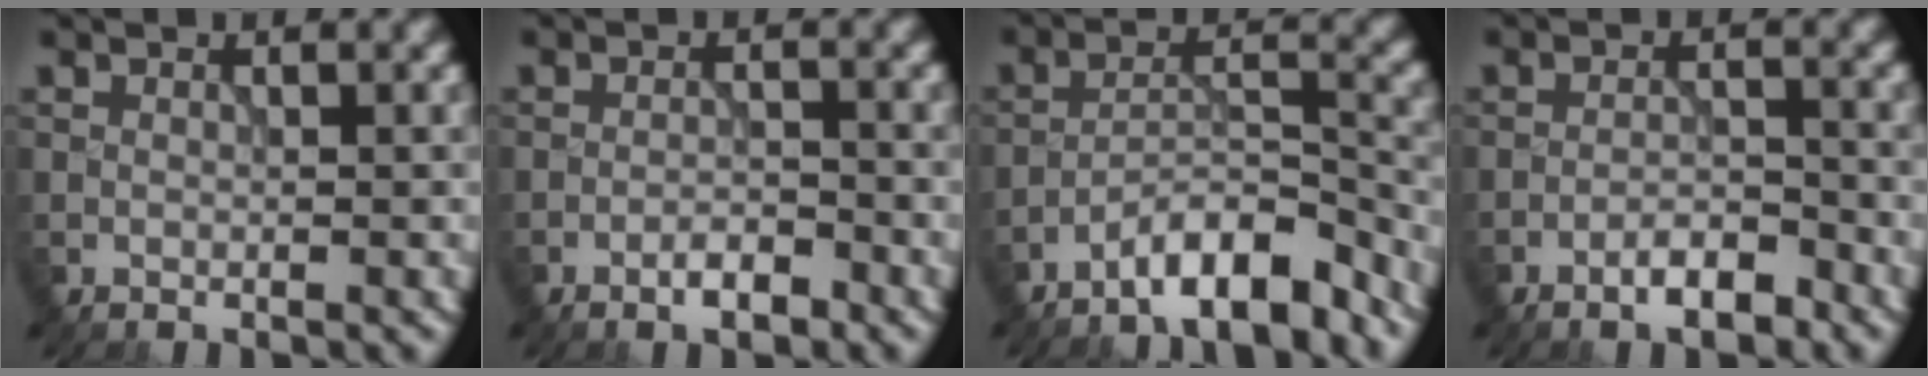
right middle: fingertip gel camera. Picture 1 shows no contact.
{"total": 2.1, "force": [-1.4, 0.6, 1.4], "torque": [-0.022, 0.003, -0.026]}
{"total": 5.9, "force": [-4.8, 1.1, 3.2], "torque": [-0.047, 0.009, -0.083]}
{"total": 2.8, "force": [-2.0, 0.7, 1.8], "torque": [-0.025, 0.006, -0.037]}